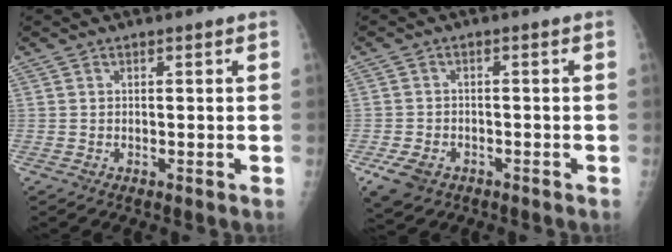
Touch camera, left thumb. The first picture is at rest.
{"total": 5.8, "force": [-2.9, 4.2, 2.7], "torque": [-0.054, 0.008, -0.042]}